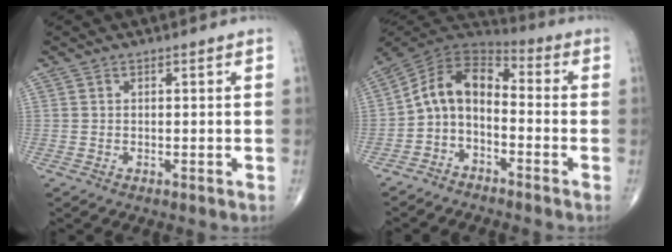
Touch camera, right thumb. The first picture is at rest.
{"total": 10.2, "force": [-2.6, 6.4, 7.5], "torque": [-0.120, 0.071, -0.063]}